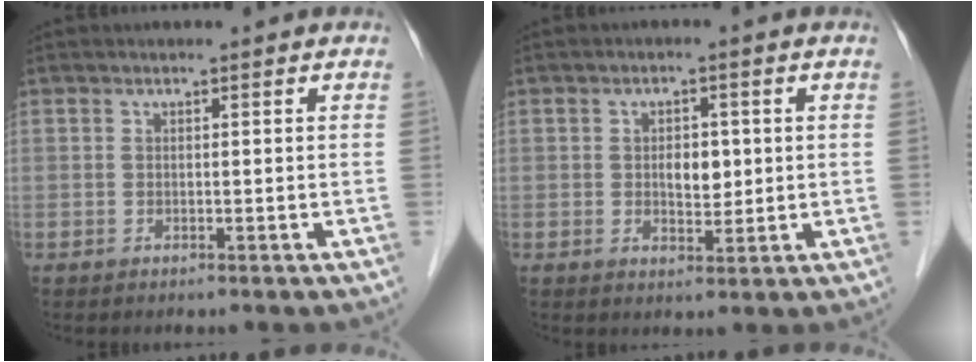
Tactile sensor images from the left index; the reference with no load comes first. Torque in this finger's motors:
{"motor_torque": [0.23, 0.13, 0.06, 0.02]}